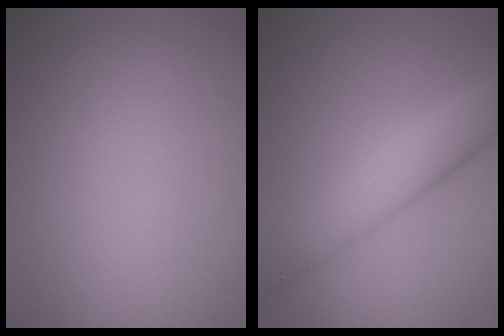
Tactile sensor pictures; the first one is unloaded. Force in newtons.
{"total": 6.0, "press": 6.0, "slide": 0.1}